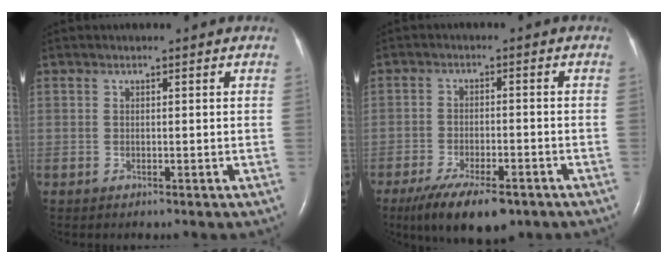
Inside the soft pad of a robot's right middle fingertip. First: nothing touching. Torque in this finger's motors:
{"motor_torque": [1.15, -0.98, 0.17, 0.06]}